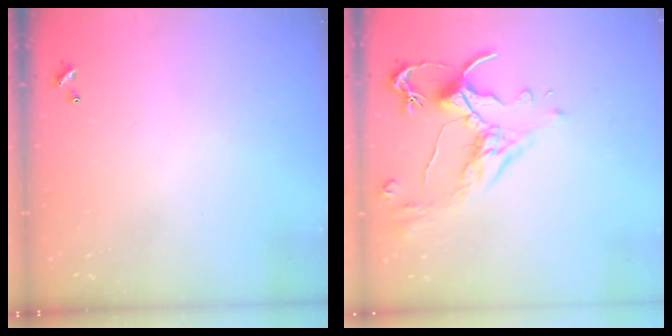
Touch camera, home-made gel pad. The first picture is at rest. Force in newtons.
{"total": 2.5, "press": 2.1, "slide": 1.4}